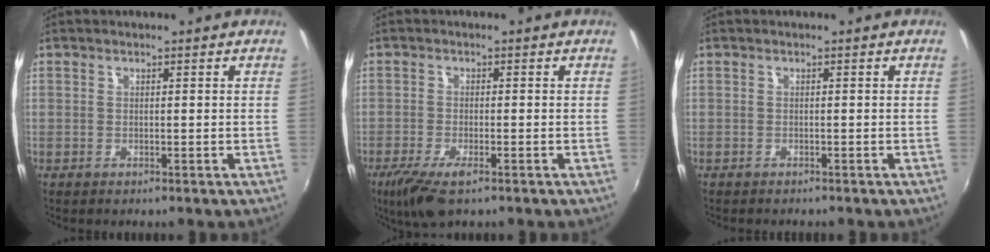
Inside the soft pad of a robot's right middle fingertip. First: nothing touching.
{"total": 6.9, "force": [-4.3, 1.8, 5.1], "torque": [-0.117, -0.023, -0.076]}
{"total": 1.0, "force": [-1.0, 0.2, 0.2], "torque": [-0.007, -0.006, -0.016]}